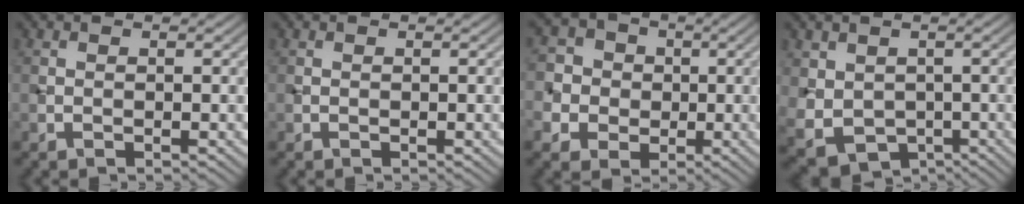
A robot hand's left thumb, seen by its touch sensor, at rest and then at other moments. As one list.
[{"total": 0.0}, {"total": 6.4, "force": [-0.6, 6.0, 1.9], "torque": [-0.056, 0.004, -0.029]}, {"total": 5.7, "force": [0.3, 5.1, 2.6], "torque": [-0.085, -0.033, 0.016]}]